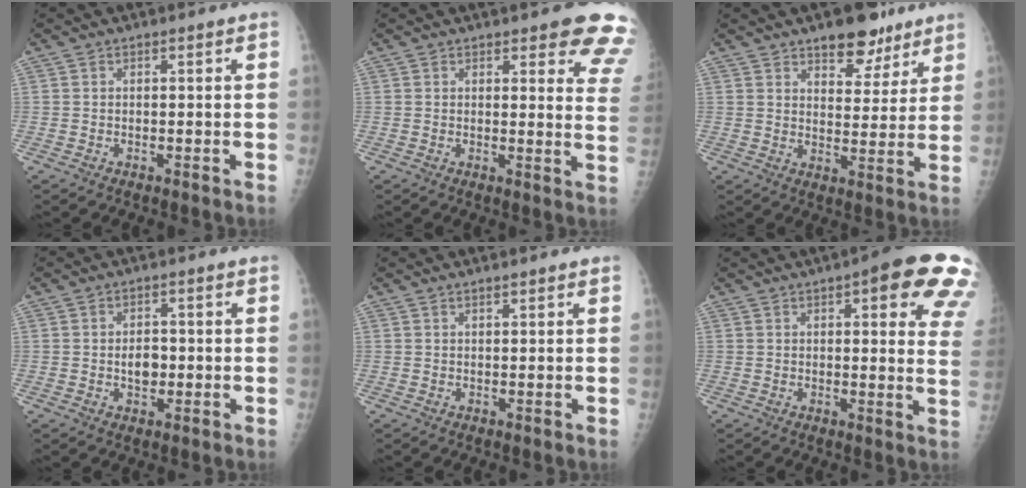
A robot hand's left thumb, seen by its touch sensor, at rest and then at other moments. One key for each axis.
{"total": 11.3, "fx": 8.2, "fy": 3.5, "fz": 7.0, "tx": -0.035, "ty": -0.040, "tz": 0.073}
{"total": 10.1, "fx": 7.1, "fy": 4.8, "fz": 5.2, "tx": -0.034, "ty": -0.040, "tz": 0.104}
{"total": 3.5, "fx": -0.3, "fy": 2.4, "fz": 2.5, "tx": -0.025, "ty": 0.003, "tz": -0.004}
{"total": 0.8, "fx": 0.7, "fy": 0.1, "fz": 0.4, "tx": -0.004, "ty": -0.004, "tz": 0.014}
{"total": 18.0, "fx": 9.0, "fy": 5.1, "fz": 14.8, "tx": -0.151, "ty": -0.023, "tz": 0.093}